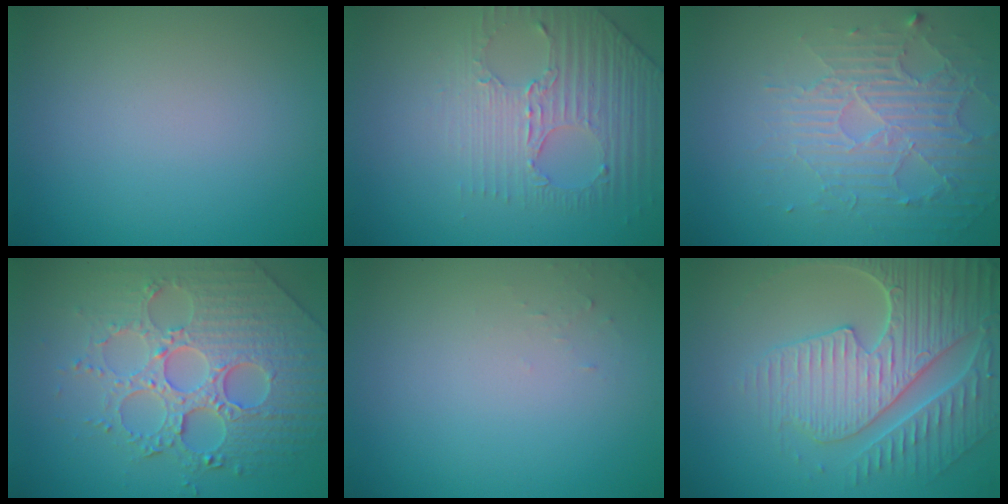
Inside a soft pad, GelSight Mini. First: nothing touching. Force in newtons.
{"total": 4.4, "press": 3.2, "slide": 3.0}
{"total": 4.3, "press": 3.4, "slide": 2.6}
{"total": 7.3, "press": 6.0, "slide": 4.0}
{"total": 0.6, "press": 0.6, "slide": 0.1}
{"total": 7.3, "press": 5.8, "slide": 4.5}